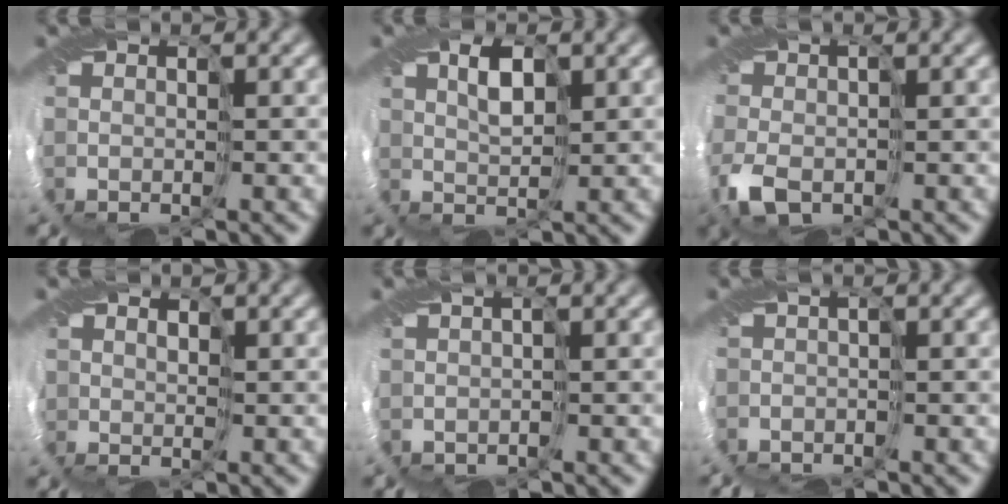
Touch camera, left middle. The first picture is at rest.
{"total": 2.0, "force": [0.6, 1.1, 1.6], "torque": [-0.030, 0.007, 0.010]}
{"total": 3.6, "force": [-1.5, 2.2, 2.5], "torque": [-0.065, -0.002, -0.032]}
{"total": 1.4, "force": [0.6, 1.2, 0.3], "torque": [-0.003, -0.001, 0.011]}
{"total": 1.0, "force": [0.5, 0.7, 0.5], "torque": [-0.014, 0.011, 0.015]}
{"total": 0.9, "force": [-0.5, 0.5, 0.5], "torque": [-0.009, -0.008, -0.011]}